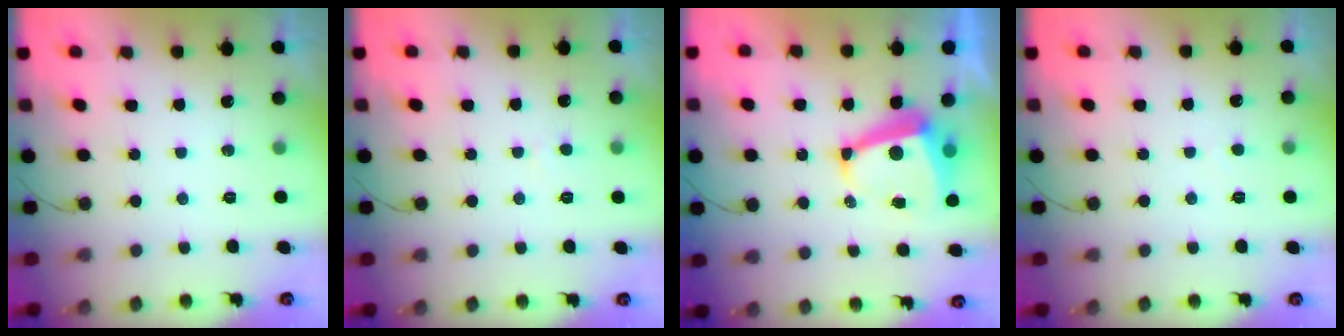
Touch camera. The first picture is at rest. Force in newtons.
{"total": 2.1, "press": 2.1, "slide": 0.1}
{"total": 8.2, "press": 8.0, "slide": 1.3}
{"total": 2.0, "press": 2.0, "slide": 0.1}